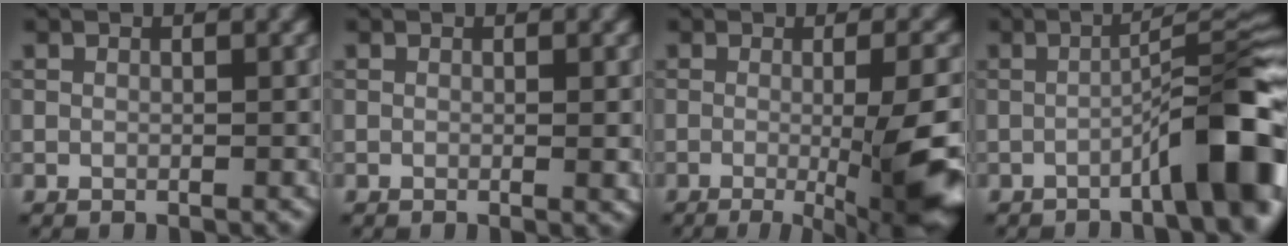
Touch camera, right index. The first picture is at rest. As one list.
[{"total": 1.1, "force": [0.1, 0.2, 1.0], "torque": [-0.013, -0.004, 0.000]}, {"total": 9.9, "force": [-2.4, 2.2, 9.3], "torque": [-0.114, -0.005, -0.029]}, {"total": 8.4, "force": [-3.5, 1.3, 7.5], "torque": [-0.097, 0.026, -0.059]}]